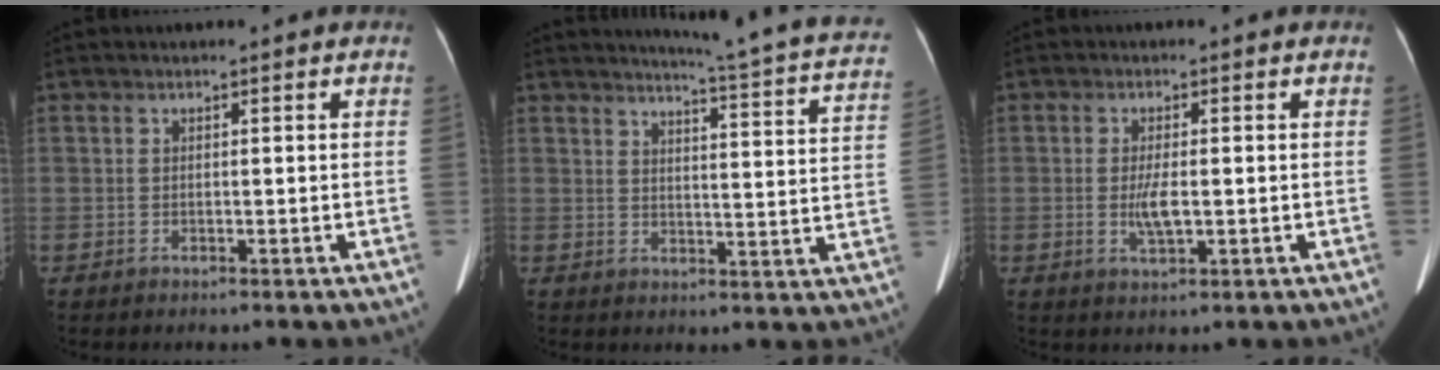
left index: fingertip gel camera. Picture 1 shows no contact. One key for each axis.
{"total": 17.8, "fx": 16.2, "fy": -0.1, "fz": 7.2, "tx": -0.097, "ty": -0.077, "tz": 0.173}
{"total": 3.3, "fx": -0.4, "fy": 0.8, "fz": 3.2, "tx": -0.068, "ty": -0.005, "tz": -0.006}